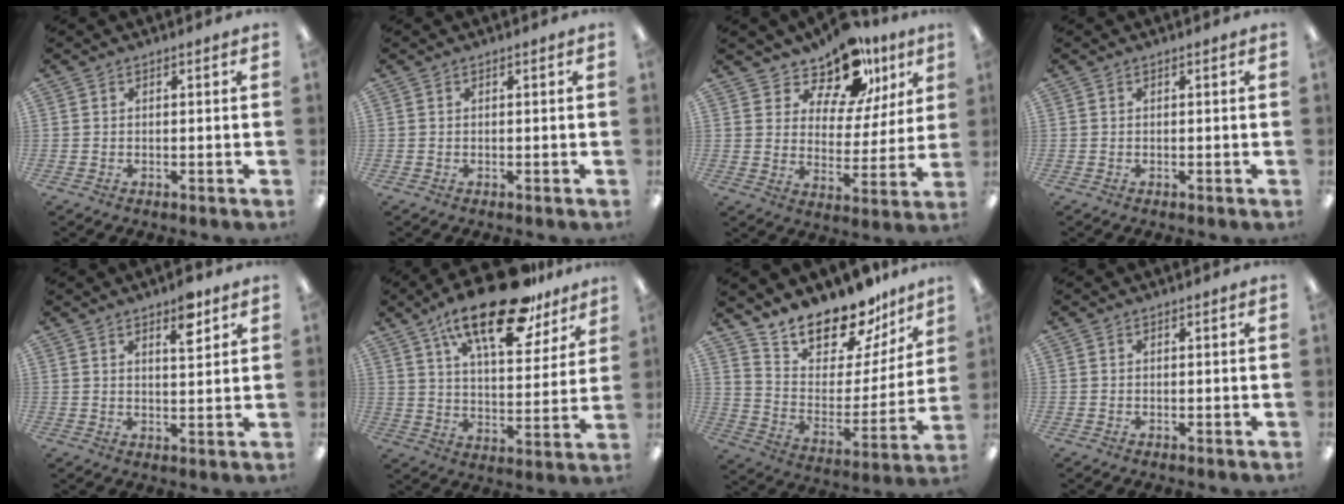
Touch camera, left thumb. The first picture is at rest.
{"total": 0.0}
{"total": 14.2, "force": [11.1, 6.7, 5.7], "torque": [-0.097, -0.073, 0.201]}
{"total": 0.0}
{"total": 6.2, "force": [4.3, 2.3, 3.9], "torque": [-0.038, -0.025, 0.066]}
{"total": 21.9, "force": [15.0, 8.4, 13.6], "torque": [-0.217, -0.079, 0.250]}
{"total": 17.6, "force": [15.9, 6.1, 4.3], "torque": [-0.081, -0.138, 0.284]}
{"total": 0.0}